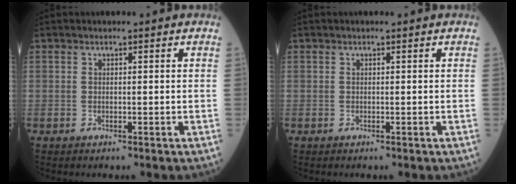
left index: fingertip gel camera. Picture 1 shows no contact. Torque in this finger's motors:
{"motor_torque": [-0.06, 0.07, -0.02, 0.00]}